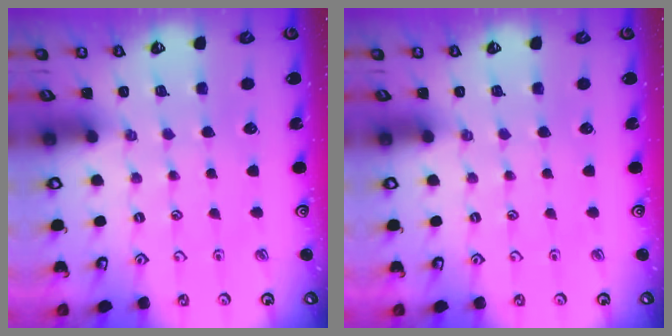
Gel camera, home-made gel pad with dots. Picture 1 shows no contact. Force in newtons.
{"total": 0.0}